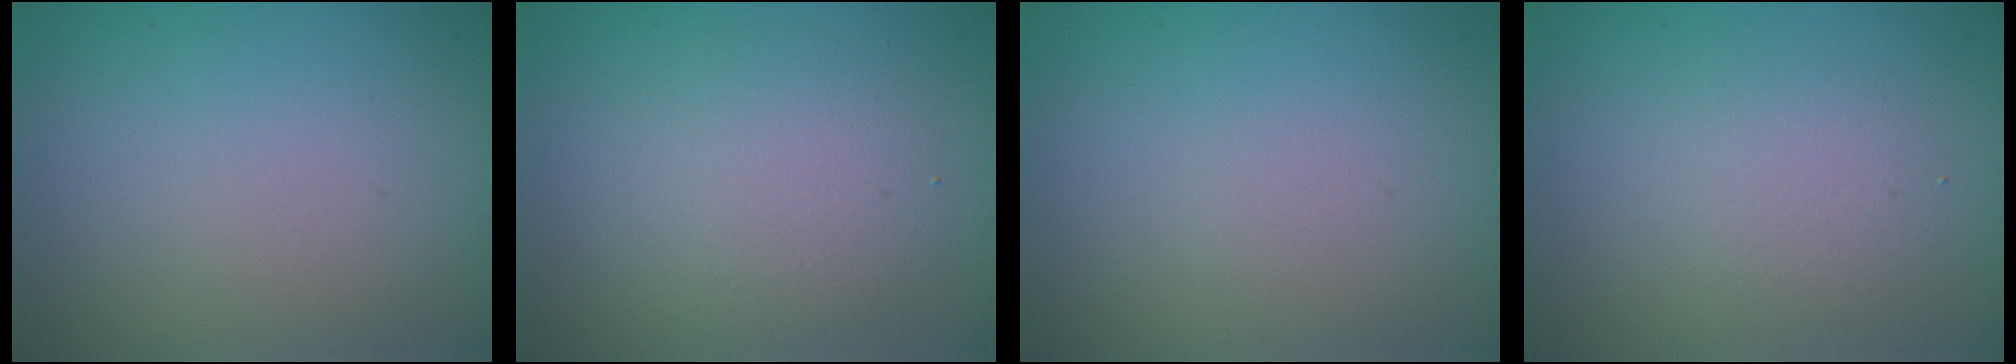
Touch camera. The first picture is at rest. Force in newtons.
{"total": 3.5, "press": 3.5, "slide": 0.2}
{"total": 0.0}
{"total": 2.2, "press": 2.2, "slide": 0.2}